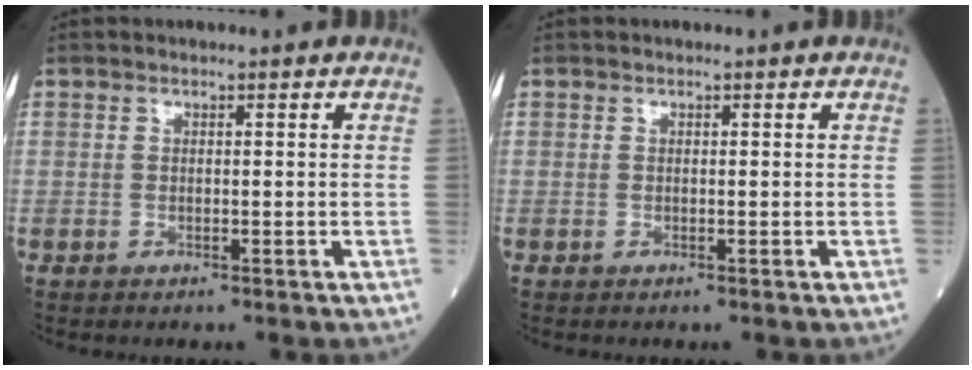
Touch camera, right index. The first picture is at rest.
{"total": 0.0}